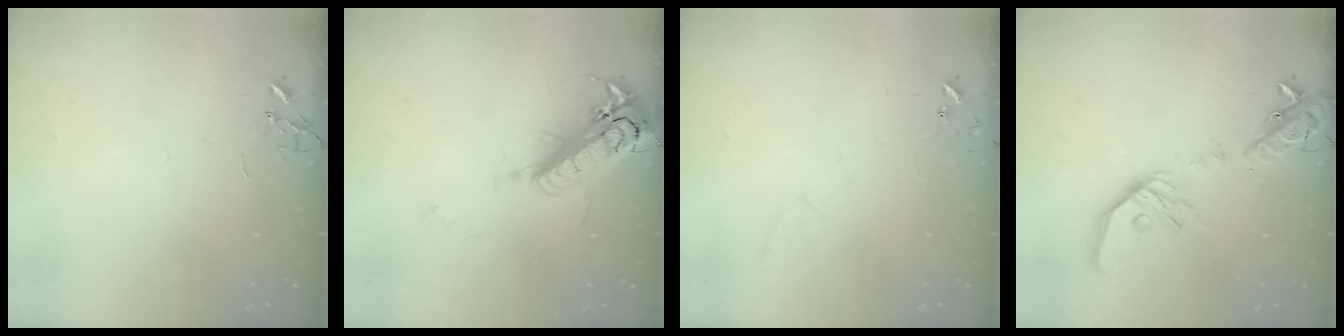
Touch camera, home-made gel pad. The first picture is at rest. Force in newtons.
{"total": 21.3, "press": 20.9, "slide": 4.0}
{"total": 4.8, "press": 4.8, "slide": 0.5}
{"total": 21.4, "press": 21.2, "slide": 3.5}